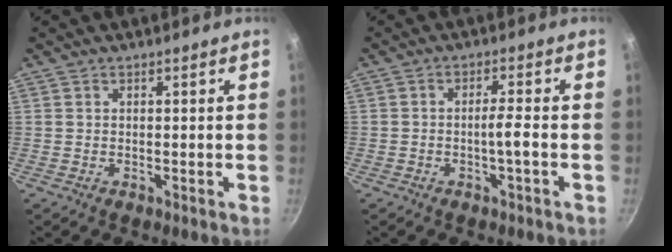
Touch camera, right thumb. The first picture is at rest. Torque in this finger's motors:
{"motor_torque": [1.82, 1.30, 1.45, -1.32, 1.05]}